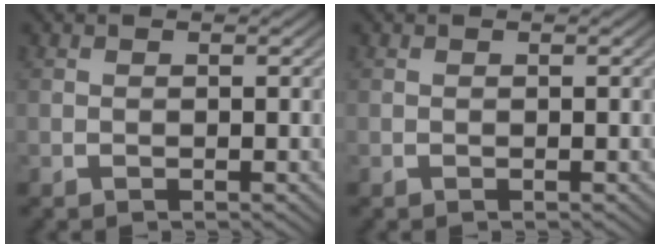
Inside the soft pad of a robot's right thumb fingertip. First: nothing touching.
{"total": 0.0}